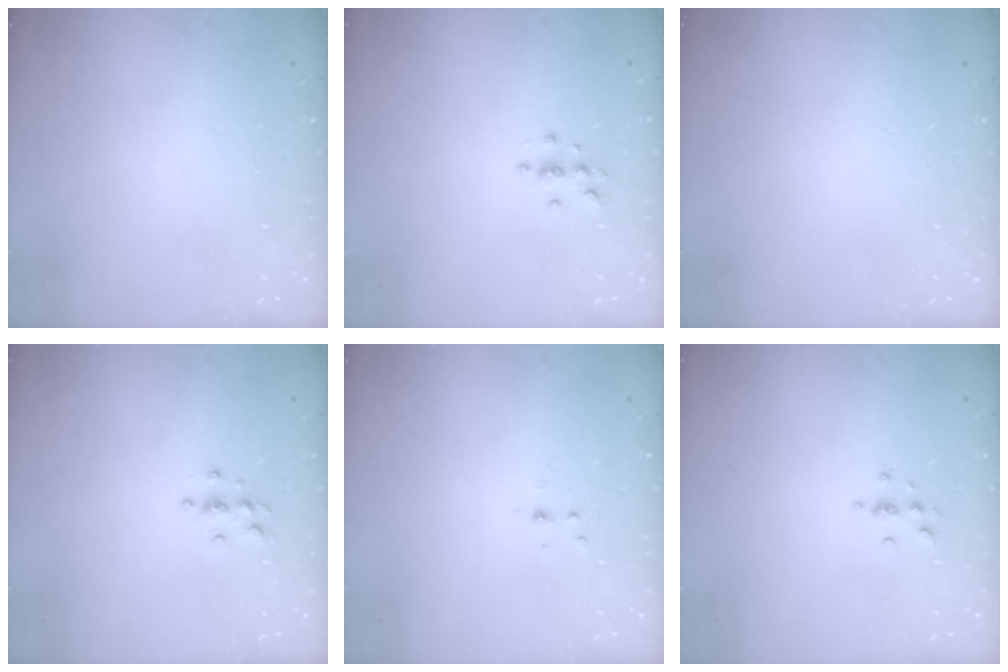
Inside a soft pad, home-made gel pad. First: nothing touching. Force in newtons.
{"total": 3.8, "press": 3.8, "slide": 0.4}
{"total": 0.0}
{"total": 3.7, "press": 3.7, "slide": 0.4}
{"total": 3.0, "press": 2.6, "slide": 1.5}
{"total": 2.9, "press": 2.9, "slide": 0.4}